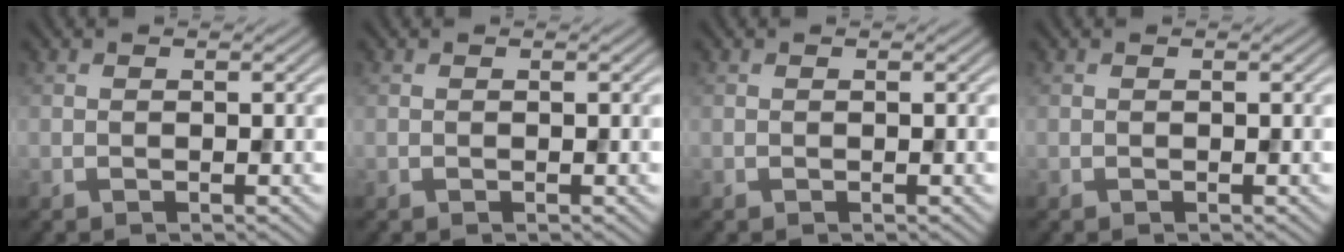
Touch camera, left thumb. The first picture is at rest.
{"total": 0.0}
{"total": 0.0}
{"total": 0.0}